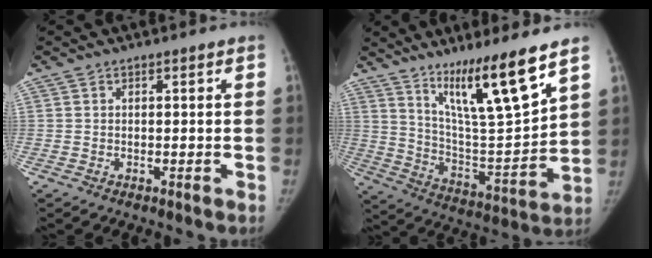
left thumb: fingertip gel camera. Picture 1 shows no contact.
{"total": 17.4, "force": [11.4, 1.9, 13.1], "torque": [-0.201, -0.080, 0.206]}